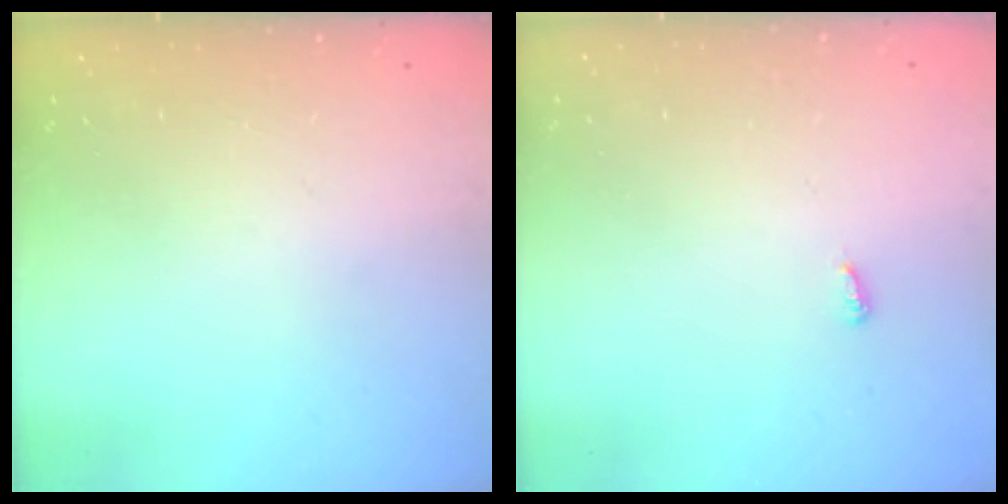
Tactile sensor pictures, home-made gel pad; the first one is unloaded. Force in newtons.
{"total": 2.9, "press": 2.9, "slide": 0.3}